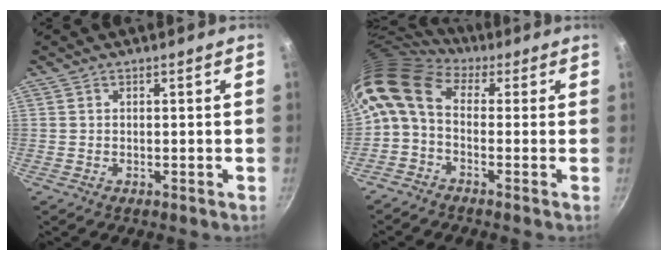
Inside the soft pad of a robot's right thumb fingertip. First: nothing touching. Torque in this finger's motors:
{"motor_torque": [-0.04, 1.15, 1.01, -1.01, 0.57]}